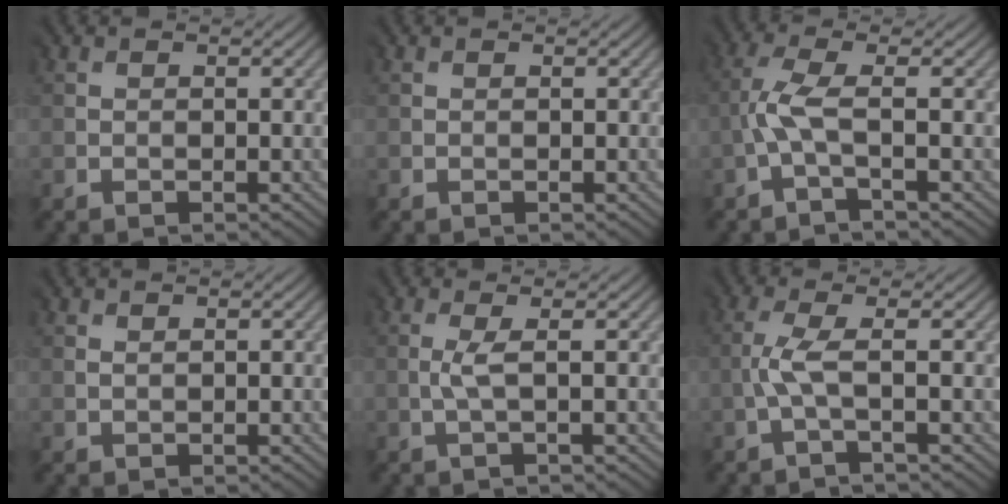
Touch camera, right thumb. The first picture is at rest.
{"total": 0.0}
{"total": 3.4, "force": [-1.0, 0.3, 3.3], "torque": [-0.075, 0.015, -0.031]}
{"total": 1.3, "force": [1.1, 0.6, -0.1], "torque": [0.004, 0.000, 0.024]}
{"total": 1.1, "force": [0.4, -0.3, 1.0], "torque": [-0.022, 0.007, 0.006]}
{"total": 2.2, "force": [-0.4, -0.1, 2.2], "torque": [-0.049, 0.011, -0.013]}